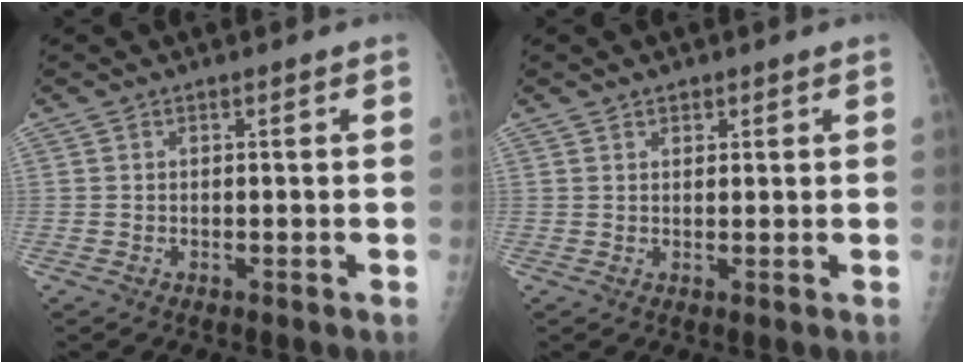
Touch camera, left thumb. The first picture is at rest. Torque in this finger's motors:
{"motor_torque": [-0.25, 0.01, -0.15, -0.22, -0.07]}